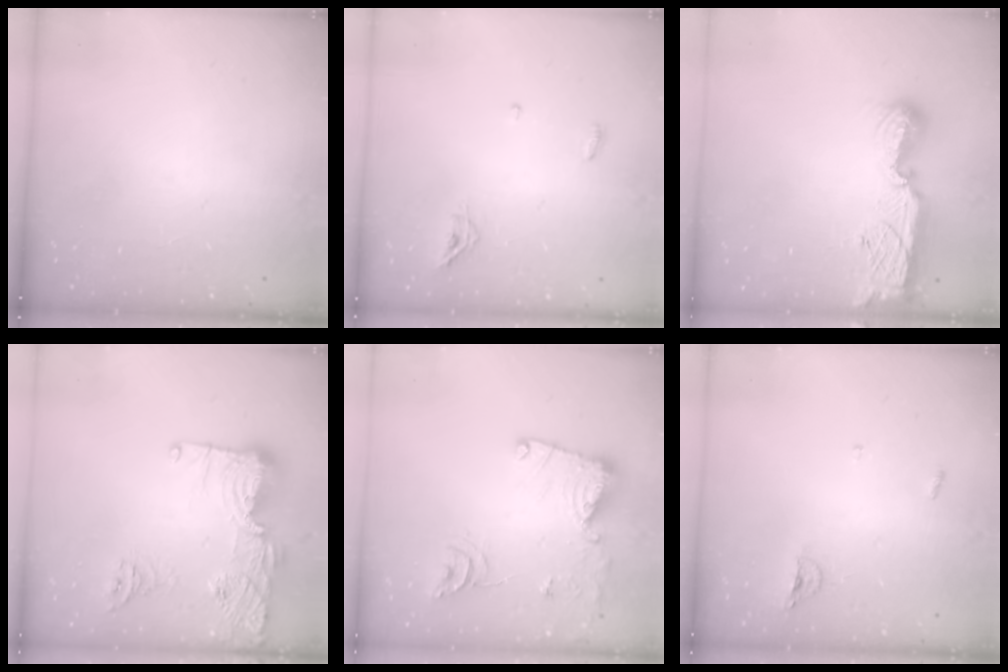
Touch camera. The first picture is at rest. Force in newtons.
{"total": 4.9, "press": 4.8, "slide": 1.0}
{"total": 11.5, "press": 11.4, "slide": 1.2}
{"total": 19.0, "press": 18.0, "slide": 5.9}
{"total": 14.7, "press": 14.7, "slide": 0.7}
{"total": 3.9, "press": 3.8, "slide": 0.8}